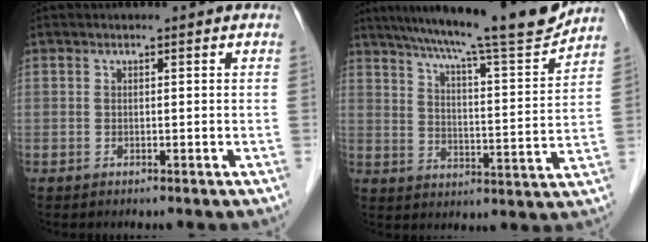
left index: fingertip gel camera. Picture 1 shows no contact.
{"total": 17.7, "force": [15.6, 0.0, 8.4], "torque": [-0.135, -0.014, 0.224]}